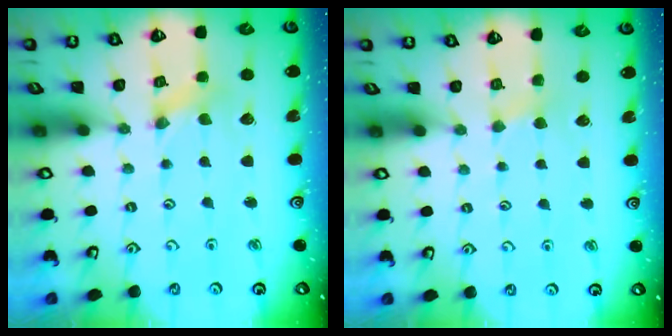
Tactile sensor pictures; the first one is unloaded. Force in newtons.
{"total": 2.1, "press": 2.1, "slide": 0.4}